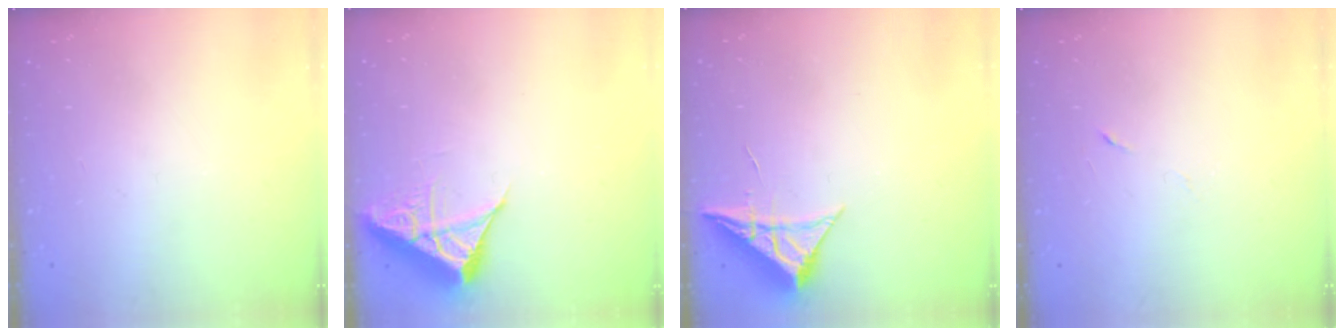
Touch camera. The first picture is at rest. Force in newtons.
{"total": 6.9, "press": 6.8, "slide": 0.6}
{"total": 6.6, "press": 6.6, "slide": 0.2}
{"total": 2.9, "press": 2.7, "slide": 1.0}